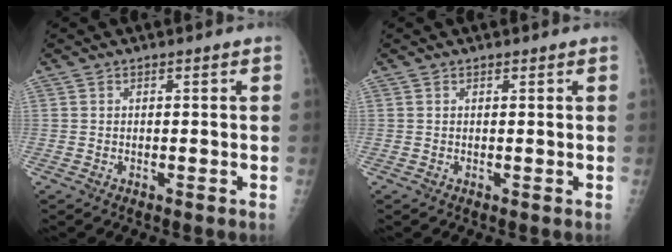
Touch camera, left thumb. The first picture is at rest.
{"total": 0.5, "force": [0.3, 0.4, 0.0], "torque": [0.000, -0.001, 0.003]}